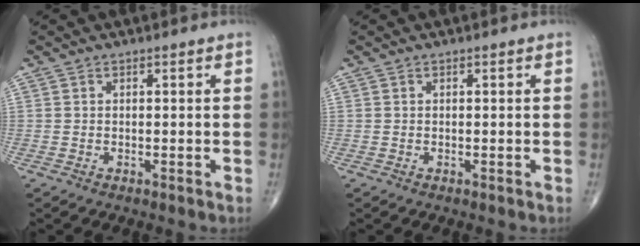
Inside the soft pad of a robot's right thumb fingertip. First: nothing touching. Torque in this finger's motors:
{"motor_torque": [0.00, 0.00, -0.02, -0.01, 0.00]}